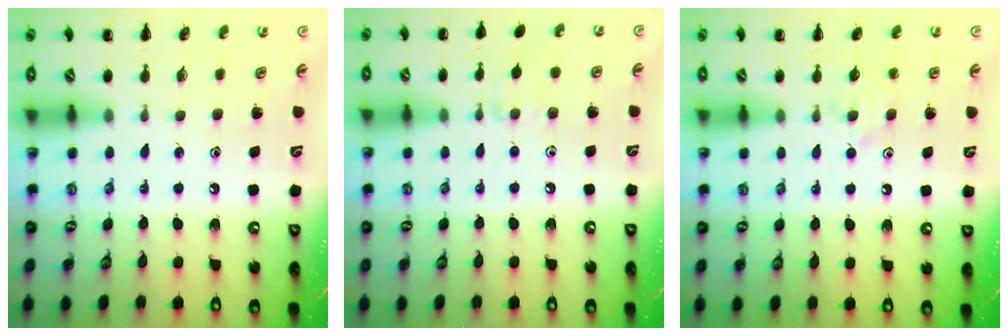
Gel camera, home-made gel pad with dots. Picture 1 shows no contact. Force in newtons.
{"total": 4.8, "press": 4.5, "slide": 1.7}
{"total": 5.3, "press": 5.0, "slide": 1.8}